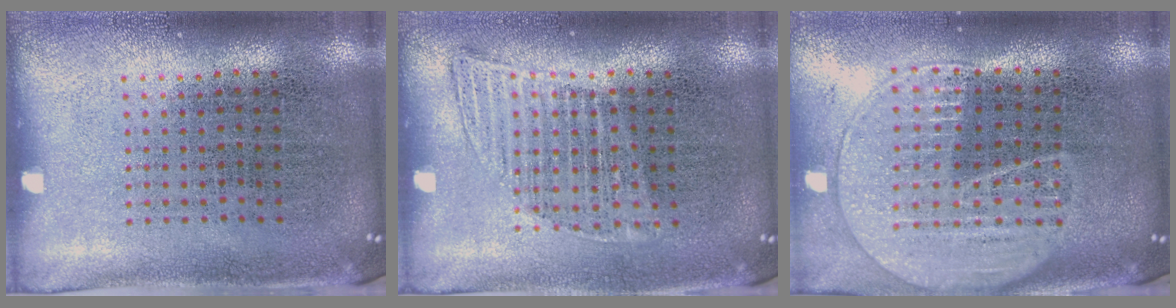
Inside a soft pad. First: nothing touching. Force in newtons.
{"total": 1.2, "press": 1.0, "slide": 0.6}
{"total": 2.0, "press": 1.8, "slide": 1.0}